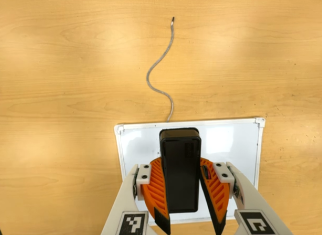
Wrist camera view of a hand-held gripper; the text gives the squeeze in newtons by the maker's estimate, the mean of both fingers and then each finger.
{"total": 9.7, "left": 9.9, "right": 9.5}